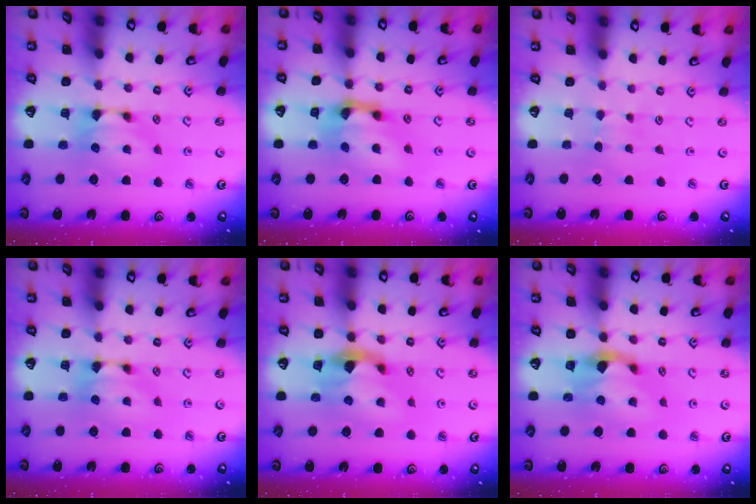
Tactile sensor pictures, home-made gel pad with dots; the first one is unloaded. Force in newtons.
{"total": 4.8, "press": 3.8, "slide": 2.9}
{"total": 2.8, "press": 2.8, "slide": 0.2}
{"total": 0.0}
{"total": 2.8, "press": 2.5, "slide": 1.3}
{"total": 1.7, "press": 1.0, "slide": 1.4}